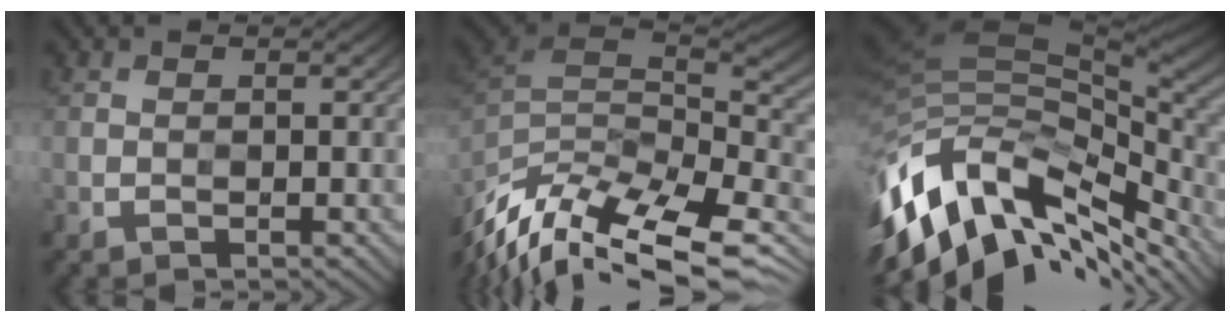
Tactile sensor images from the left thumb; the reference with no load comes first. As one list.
[{"total": 16.1, "force": [-9.9, 6.8, 10.7], "torque": [-0.267, -0.008, -0.156]}, {"total": 15.2, "force": [-7.3, 7.3, 11.2], "torque": [-0.240, -0.002, -0.131]}]